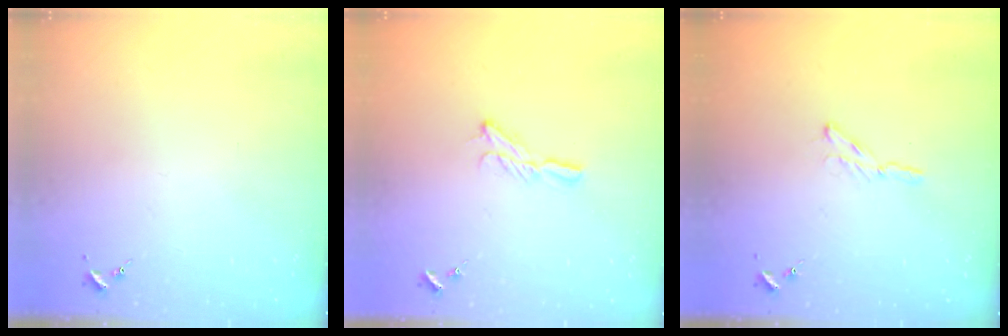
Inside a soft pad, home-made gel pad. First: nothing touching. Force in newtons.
{"total": 6.4, "press": 6.4, "slide": 0.4}
{"total": 2.9, "press": 2.9, "slide": 0.3}